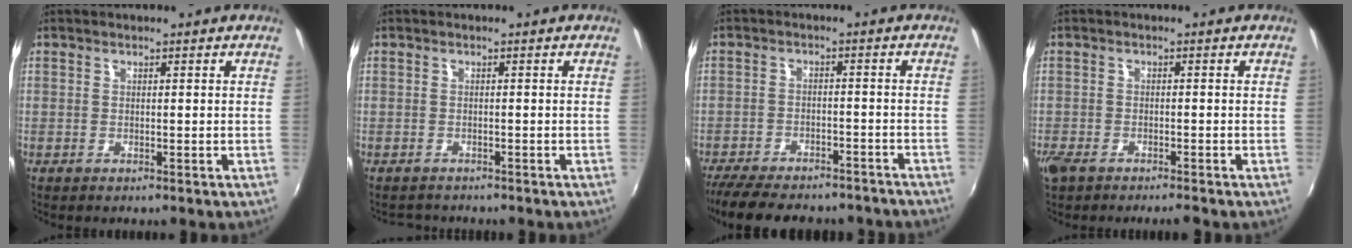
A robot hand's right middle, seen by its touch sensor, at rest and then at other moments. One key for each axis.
{"total": 2.2, "fx": -2.1, "fy": 0.8, "fz": 0.1, "tx": -0.008, "ty": -0.008, "tz": -0.034}
{"total": 19.4, "fx": -16.3, "fy": 6.0, "fz": 8.6, "tx": -0.182, "ty": -0.021, "tz": -0.223}
{"total": 4.7, "fx": -3.6, "fy": 1.4, "fz": 2.6, "tx": -0.071, "ty": -0.016, "tz": -0.070}